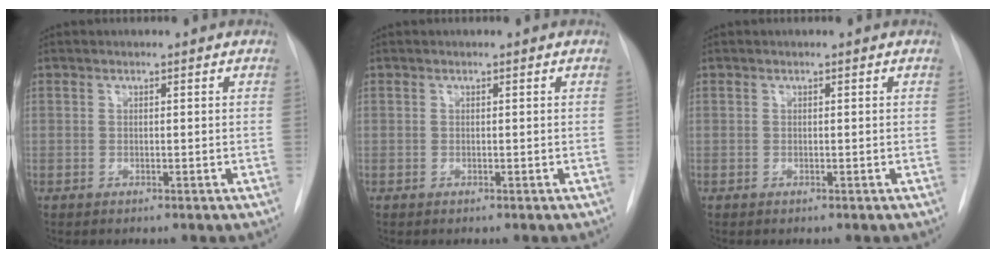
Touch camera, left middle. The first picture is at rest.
{"total": 0.0}
{"total": 0.0}